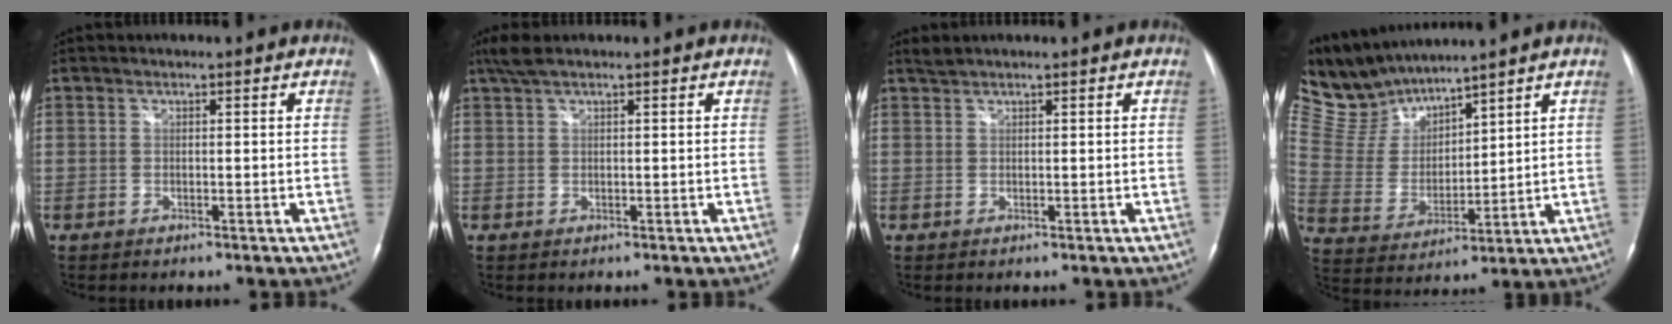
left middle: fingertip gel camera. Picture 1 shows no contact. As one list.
[{"total": 2.8, "force": [2.1, 0.2, 1.8], "torque": [-0.047, 0.019, 0.045]}, {"total": 1.0, "force": [1.0, -0.2, 0.2], "torque": [-0.010, 0.009, 0.026]}, {"total": 9.5, "force": [9.2, 1.6, 1.2], "torque": [-0.049, 0.011, 0.206]}]